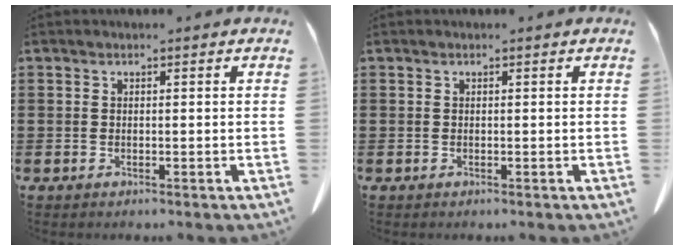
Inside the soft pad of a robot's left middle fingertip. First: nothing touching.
{"total": 0.0}